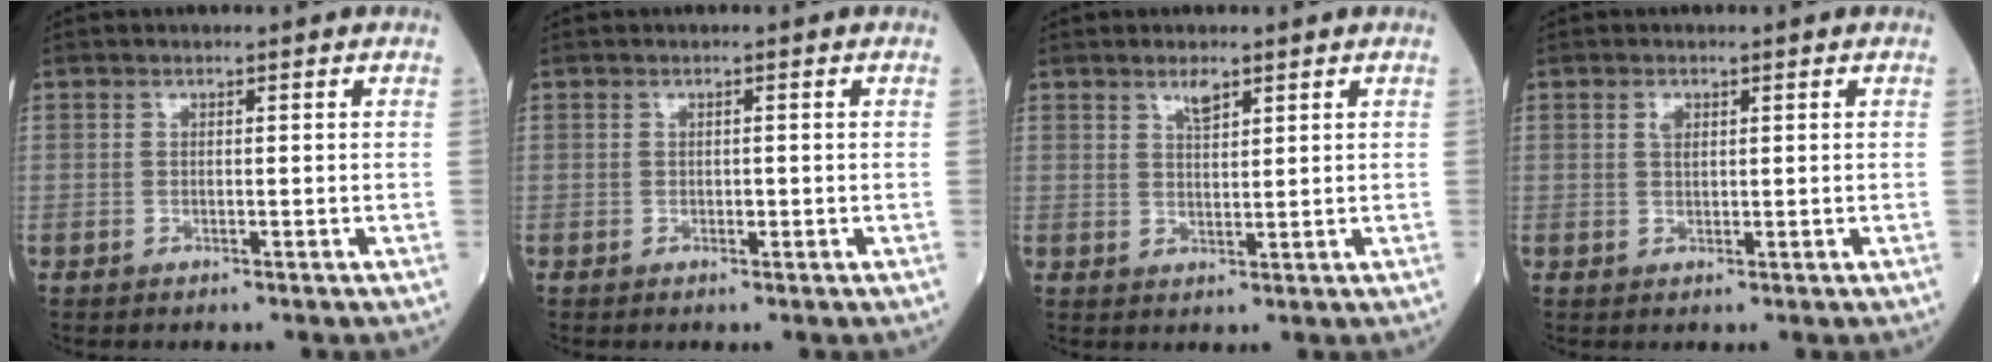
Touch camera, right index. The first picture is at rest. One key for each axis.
{"total": 0.6, "fx": -0.1, "fy": 0.3, "fz": 0.5, "tx": -0.008, "ty": 0.001, "tz": -0.002}
{"total": 2.4, "fx": 1.7, "fy": 0.7, "fz": 1.6, "tx": -0.031, "ty": -0.001, "tz": 0.033}
{"total": 1.3, "fx": 0.6, "fy": 0.7, "fz": 1.0, "tx": -0.017, "ty": 0.001, "tz": 0.011}